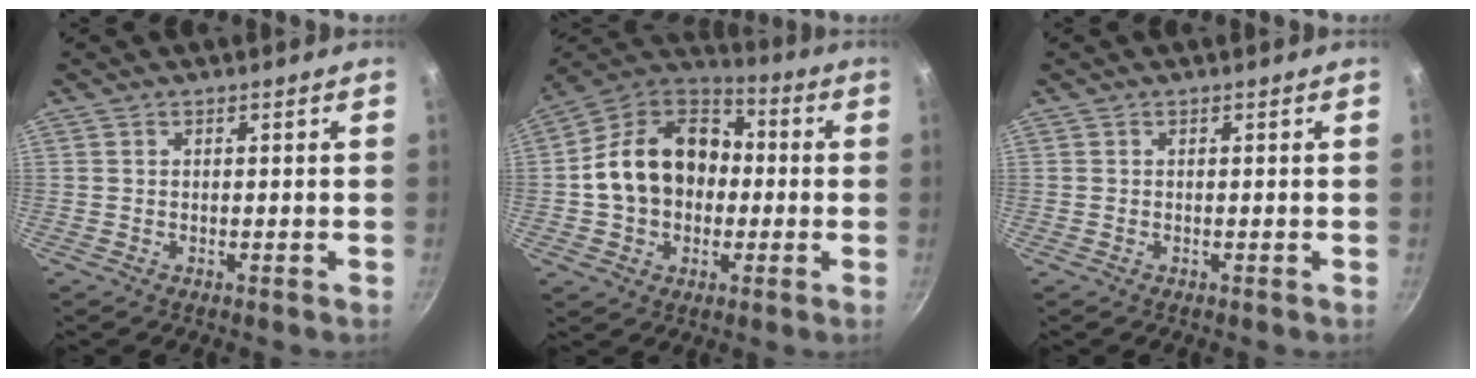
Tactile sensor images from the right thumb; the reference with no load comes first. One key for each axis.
{"total": 18.6, "fx": -0.3, "fy": 14.2, "fz": 11.9, "tx": -0.179, "ty": 0.043, "tz": -0.018}
{"total": 0.0}